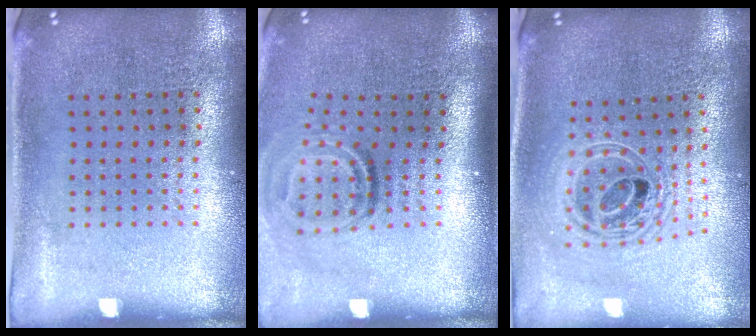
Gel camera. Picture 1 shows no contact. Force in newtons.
{"total": 1.9, "press": 1.1, "slide": 1.5}
{"total": 2.1, "press": 1.6, "slide": 1.3}